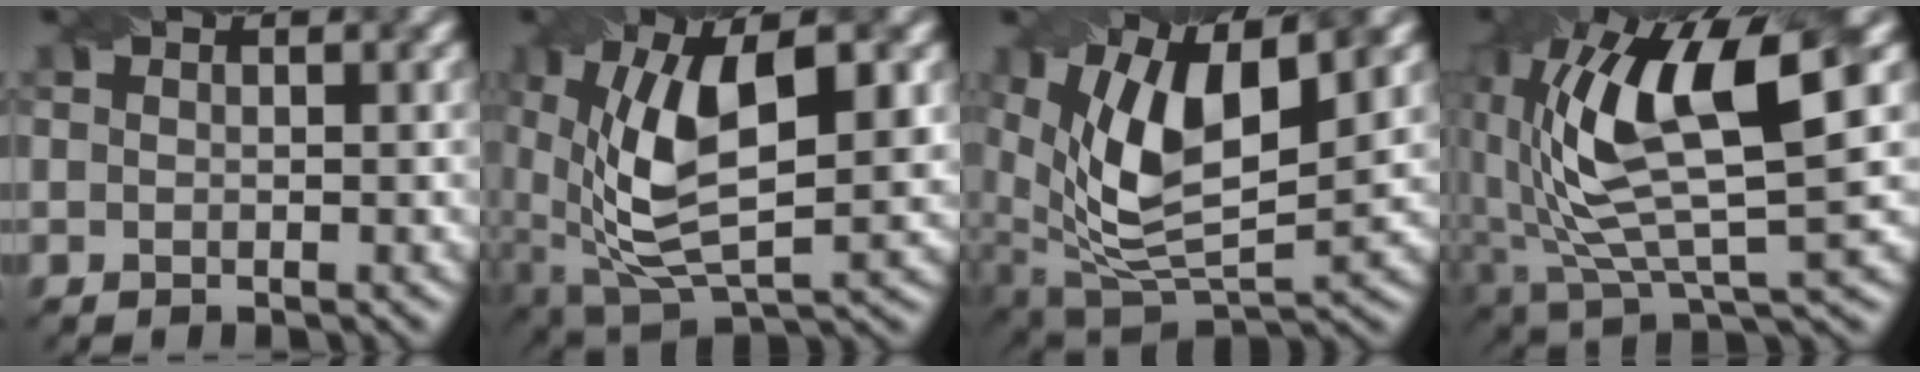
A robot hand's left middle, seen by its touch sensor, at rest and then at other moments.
{"total": 11.6, "force": [1.6, 5.3, 10.2], "torque": [-0.188, 0.000, 0.024]}
{"total": 12.1, "force": [4.0, 5.4, 10.1], "torque": [-0.188, 0.002, 0.073]}
{"total": 12.2, "force": [2.7, 4.9, 10.9], "torque": [-0.216, -0.006, 0.058]}